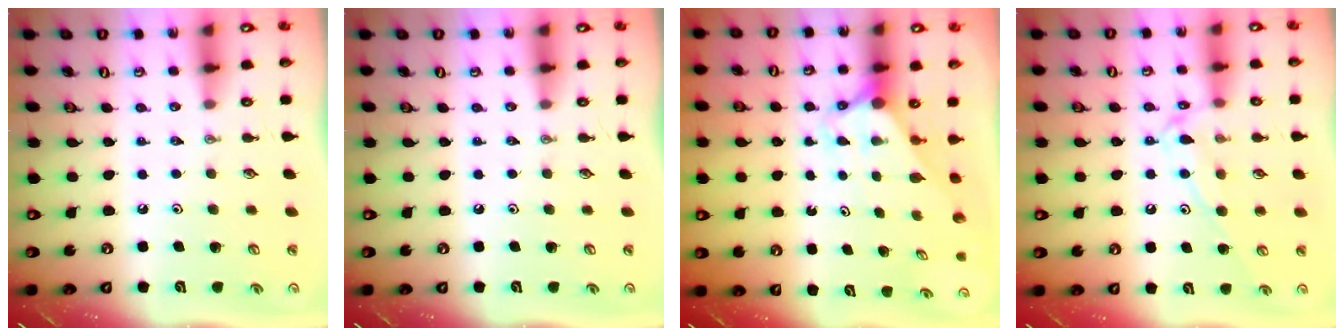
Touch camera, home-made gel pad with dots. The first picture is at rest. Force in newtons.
{"total": 0.0}
{"total": 2.8, "press": 2.8, "slide": 0.0}
{"total": 11.5, "press": 11.4, "slide": 0.9}